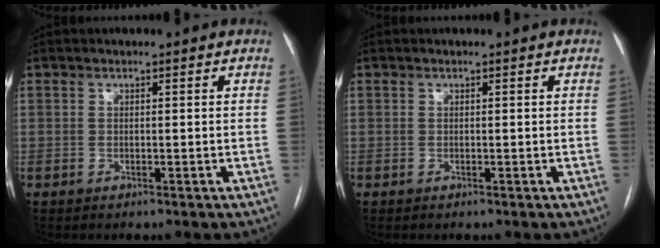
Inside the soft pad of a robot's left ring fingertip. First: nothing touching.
{"total": 0.0}